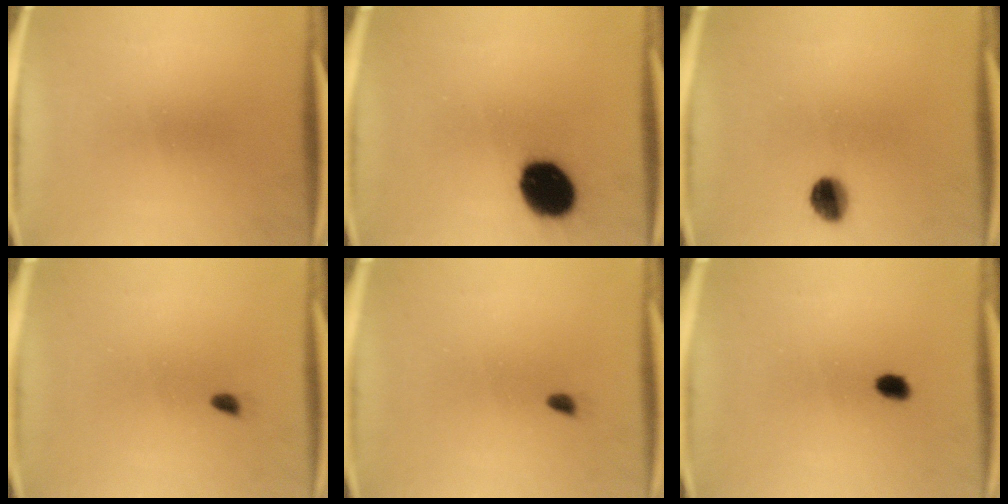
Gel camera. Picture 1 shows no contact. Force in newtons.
{"total": 14.8}
{"total": 5.1}
{"total": 0.6}
{"total": 0.6}
{"total": 1.8}